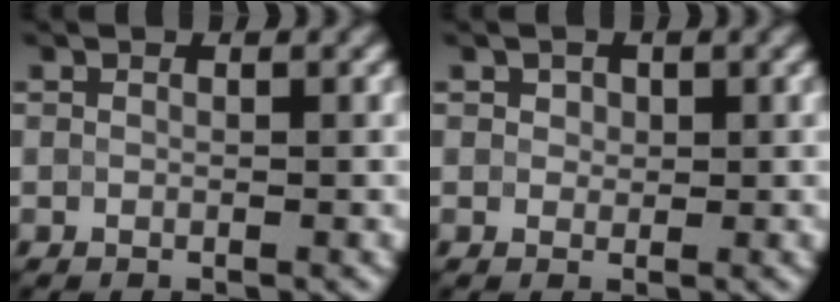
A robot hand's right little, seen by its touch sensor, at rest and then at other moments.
{"total": 0.9, "force": [0.4, 0.7, 0.3], "torque": [-0.006, 0.002, 0.006]}